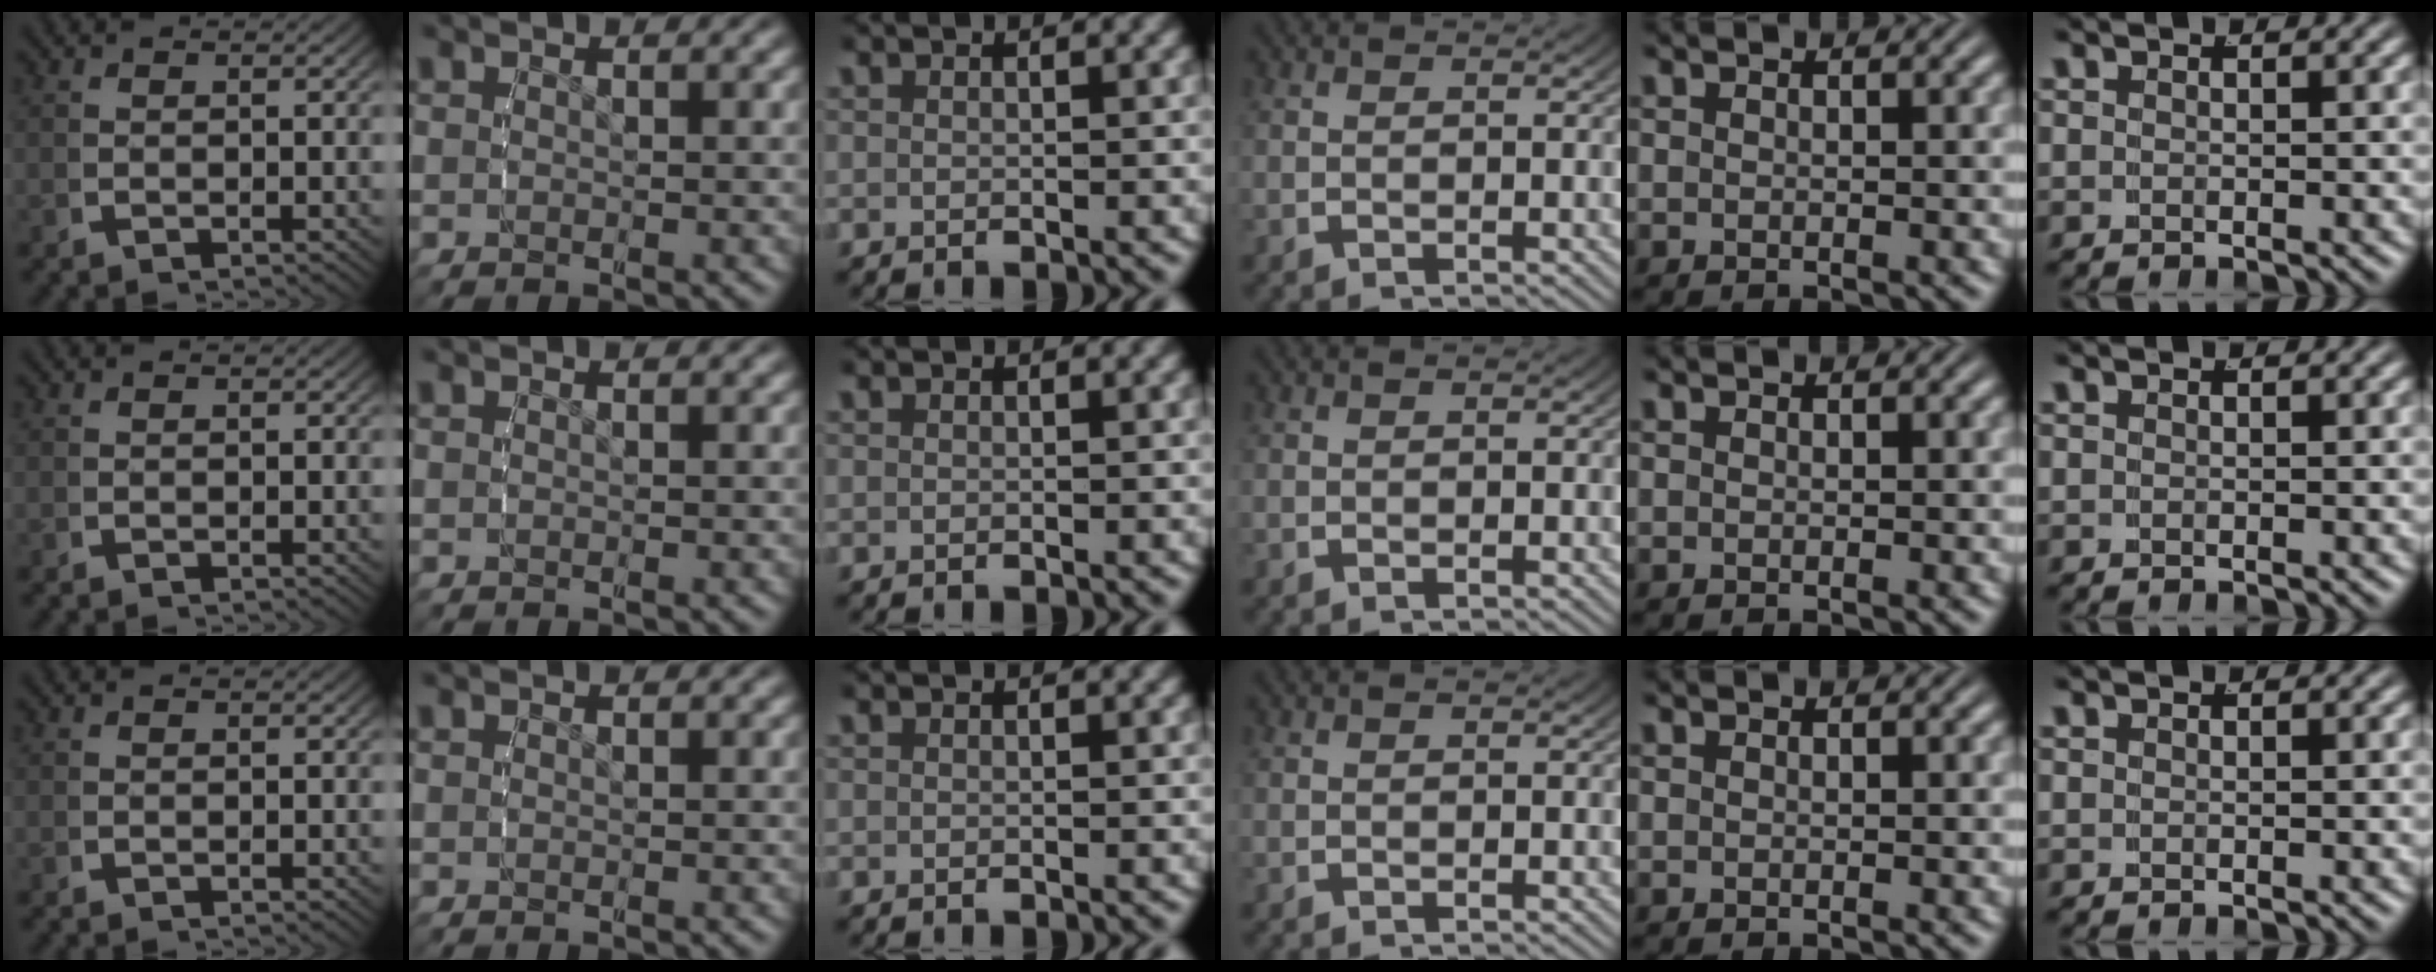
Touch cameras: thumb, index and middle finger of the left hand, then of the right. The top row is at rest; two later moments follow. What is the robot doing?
{"motion": "reach", "object": "router"}